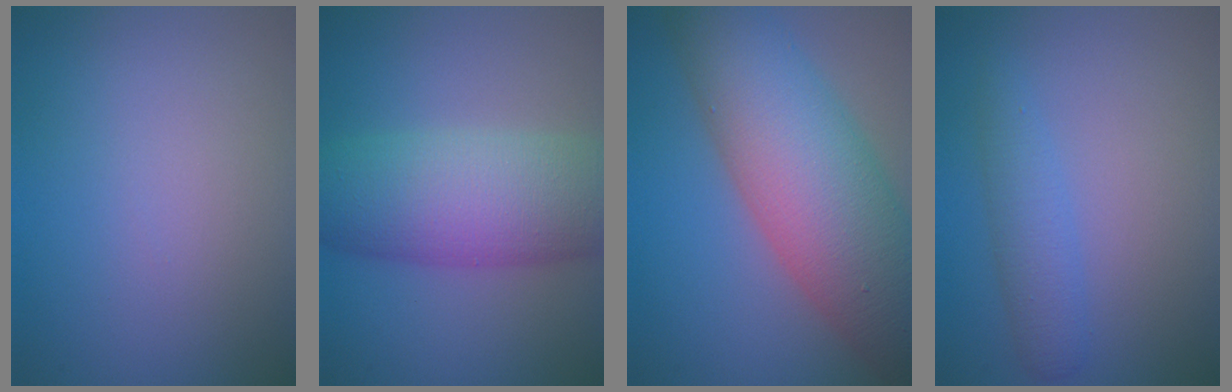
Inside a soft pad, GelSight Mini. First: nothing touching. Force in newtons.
{"total": 9.4, "press": 9.4, "slide": 0.1}
{"total": 13.2, "press": 13.2, "slide": 0.5}
{"total": 2.4, "press": 2.4, "slide": 0.1}